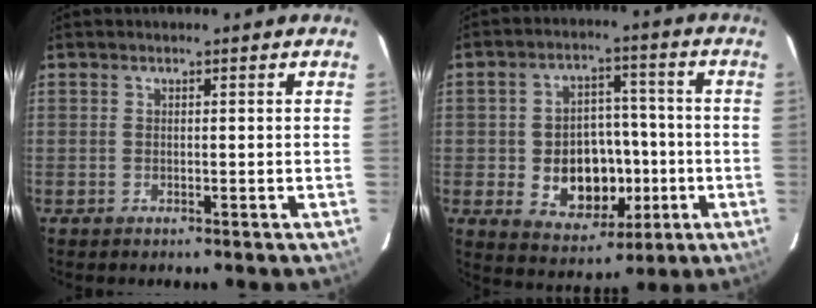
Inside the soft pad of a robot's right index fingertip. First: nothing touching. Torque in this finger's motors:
{"motor_torque": [0.32, -0.03, 0.15, 0.04]}